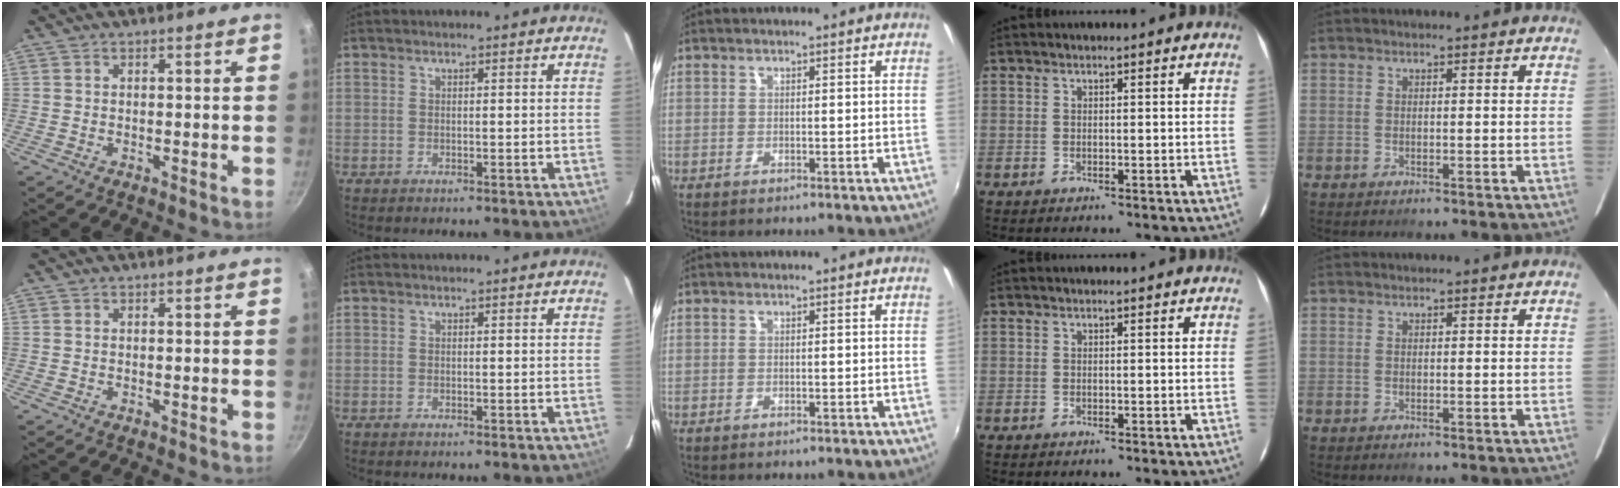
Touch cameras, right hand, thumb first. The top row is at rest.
{}